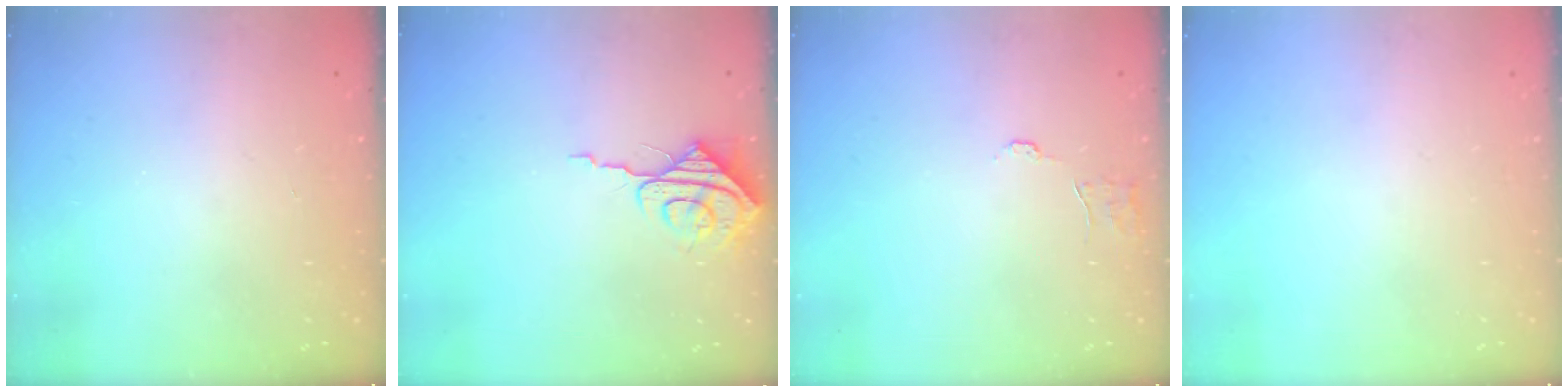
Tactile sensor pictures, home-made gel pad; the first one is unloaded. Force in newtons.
{"total": 7.9, "press": 7.9, "slide": 0.8}
{"total": 4.2, "press": 4.1, "slide": 0.2}
{"total": 0.0}